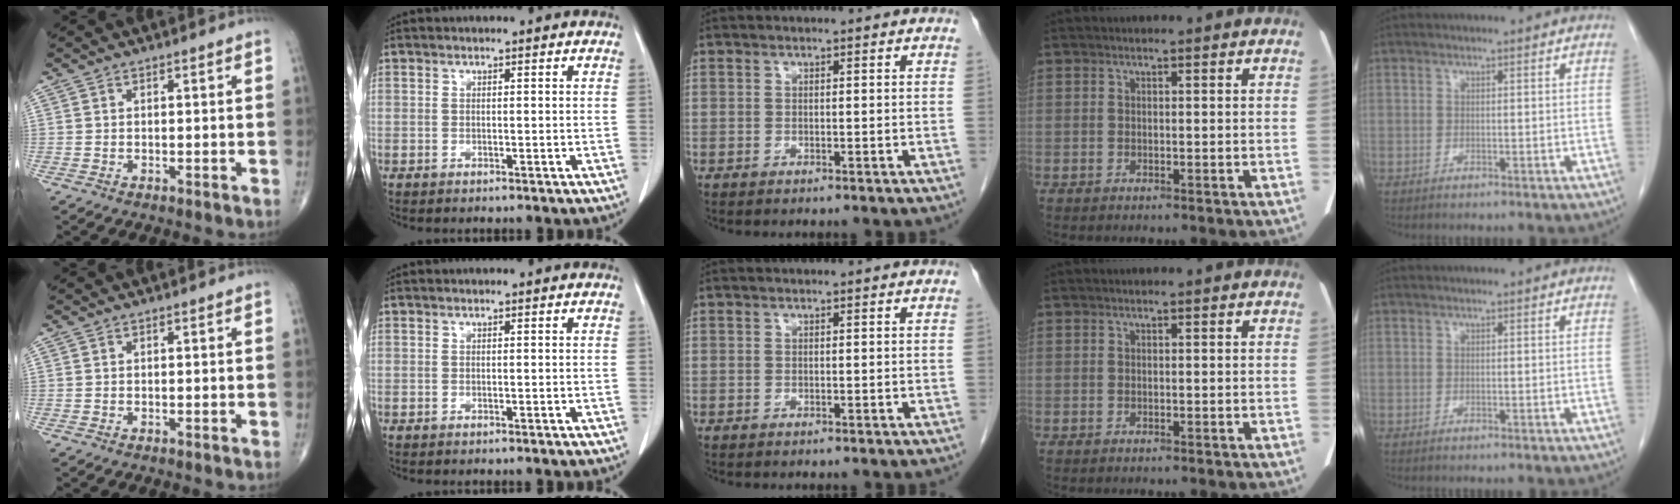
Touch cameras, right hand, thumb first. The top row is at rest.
{}